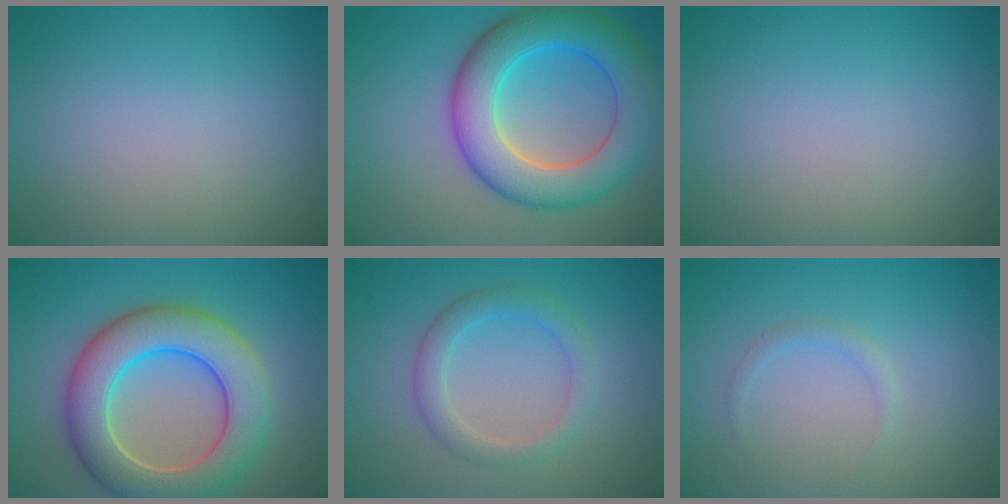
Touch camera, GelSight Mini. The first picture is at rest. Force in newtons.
{"total": 8.8, "press": 8.8, "slide": 0.2}
{"total": 0.0}
{"total": 9.0, "press": 9.0, "slide": 0.5}
{"total": 2.9, "press": 2.9, "slide": 0.3}
{"total": 0.9, "press": 0.9, "slide": 0.1}